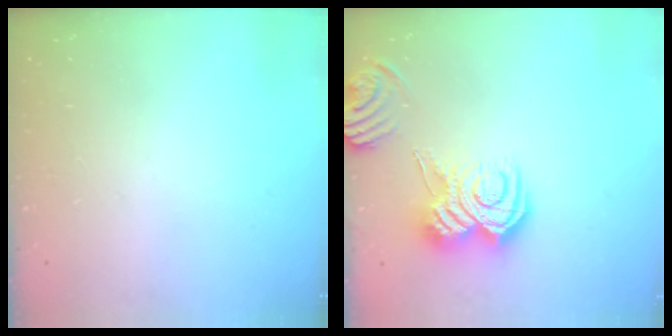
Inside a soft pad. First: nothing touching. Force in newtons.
{"total": 12.9, "press": 12.9, "slide": 0.6}